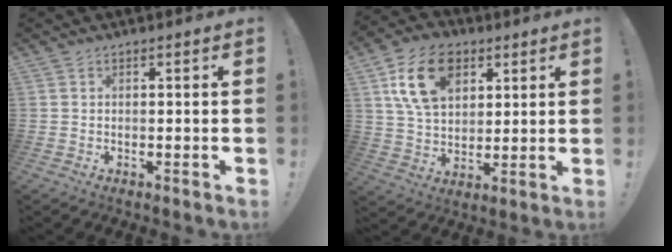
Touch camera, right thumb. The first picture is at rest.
{"total": 16.6, "force": [6.9, 11.5, 9.7], "torque": [-0.157, -0.016, 0.132]}